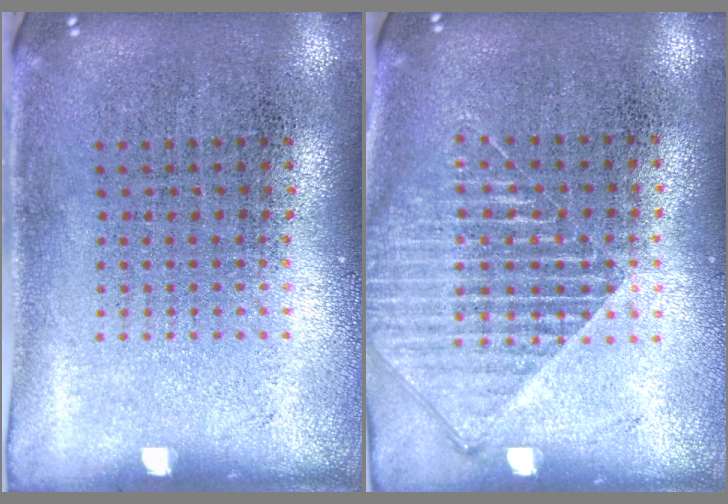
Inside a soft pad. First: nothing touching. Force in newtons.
{"total": 1.5, "press": 1.4, "slide": 0.7}